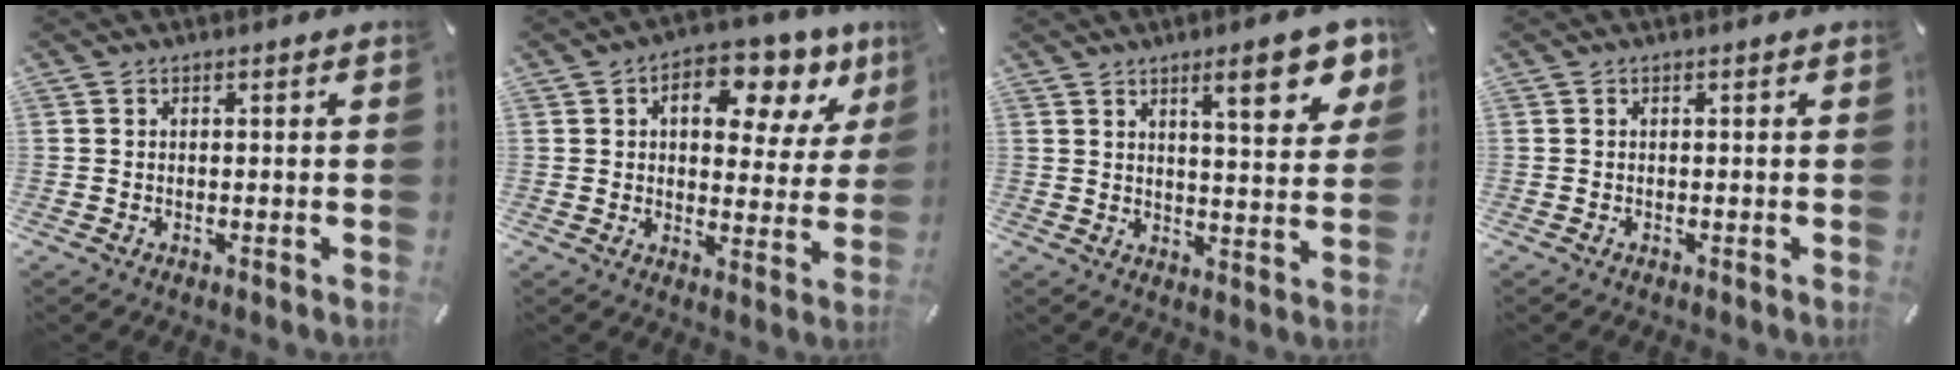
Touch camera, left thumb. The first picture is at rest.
{"total": 12.4, "force": [5.5, 7.3, 8.5], "torque": [-0.102, -0.026, 0.084]}
{"total": 12.8, "force": [7.0, 3.6, 10.1], "torque": [-0.141, -0.028, 0.109]}
{"total": 0.0}